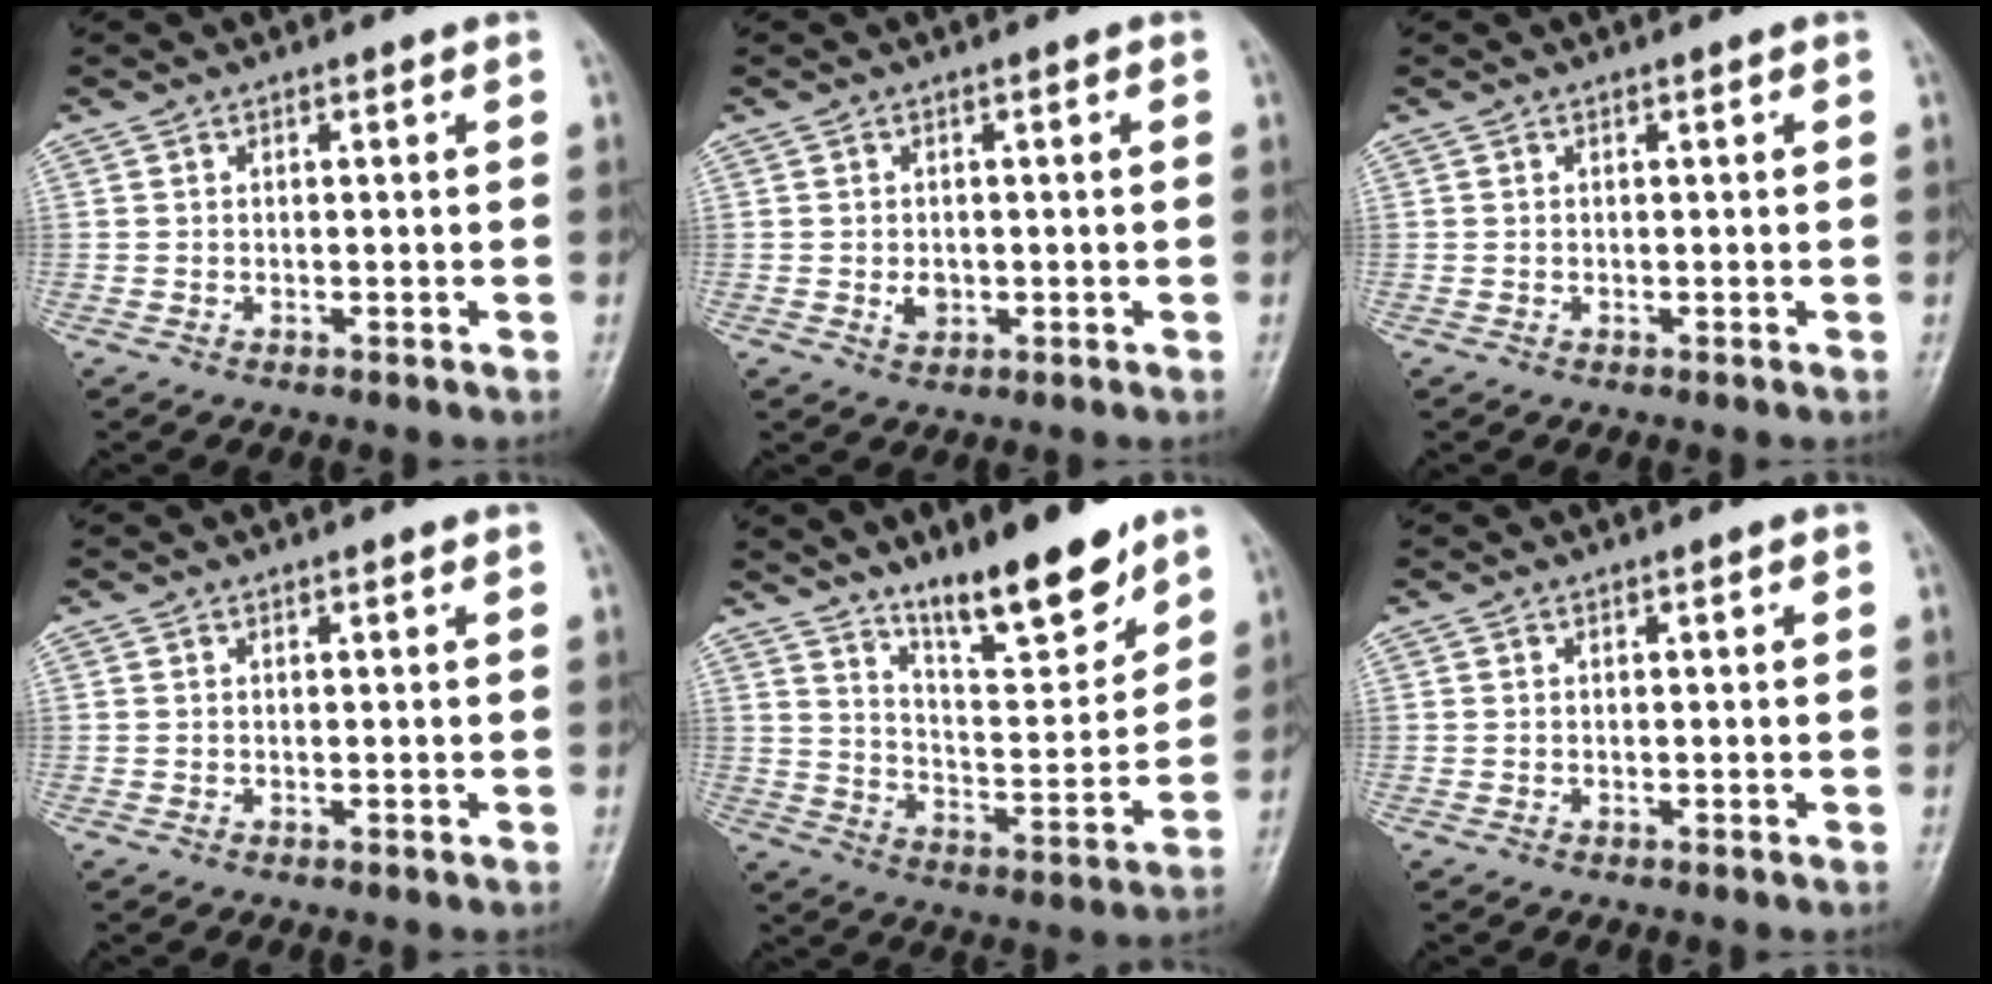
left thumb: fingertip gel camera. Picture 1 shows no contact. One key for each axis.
{"total": 2.3, "fx": -0.2, "fy": 1.8, "fz": 1.5, "tx": -0.016, "ty": -0.001, "tz": -0.002}
{"total": 0.0}
{"total": 0.0}
{"total": 15.6, "fx": 11.6, "fy": 3.9, "fz": 9.7, "tx": -0.121, "ty": -0.085, "tz": 0.196}
{"total": 0.0}